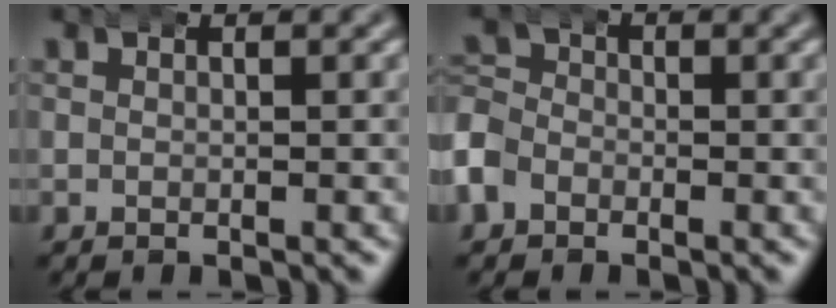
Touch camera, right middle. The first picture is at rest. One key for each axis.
{"total": 3.4, "fx": -1.4, "fy": 3.0, "fz": 0.7, "tx": -0.028, "ty": -0.010, "tz": -0.031}